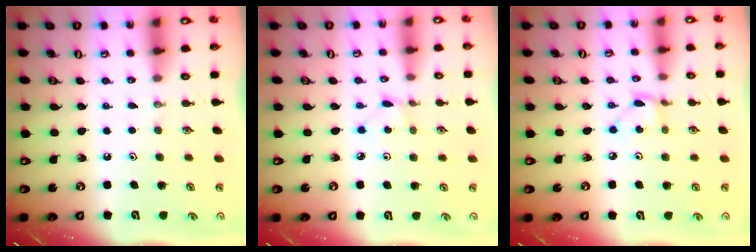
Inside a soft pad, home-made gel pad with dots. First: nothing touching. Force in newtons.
{"total": 0.8, "press": 0.8, "slide": 0.1}
{"total": 2.4, "press": 2.4, "slide": 0.1}